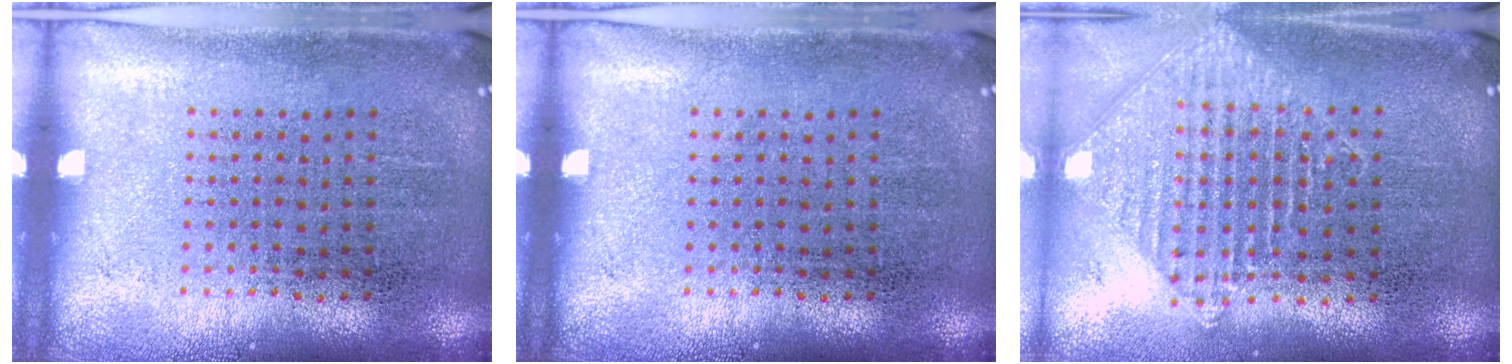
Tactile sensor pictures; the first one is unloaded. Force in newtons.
{"total": 0.0}
{"total": 1.2, "press": 1.2, "slide": 0.2}